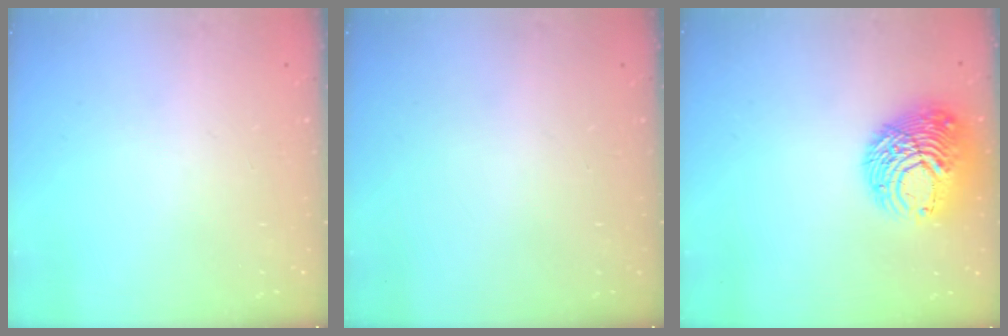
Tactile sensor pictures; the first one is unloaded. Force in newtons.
{"total": 0.0}
{"total": 12.5, "press": 12.5, "slide": 1.5}